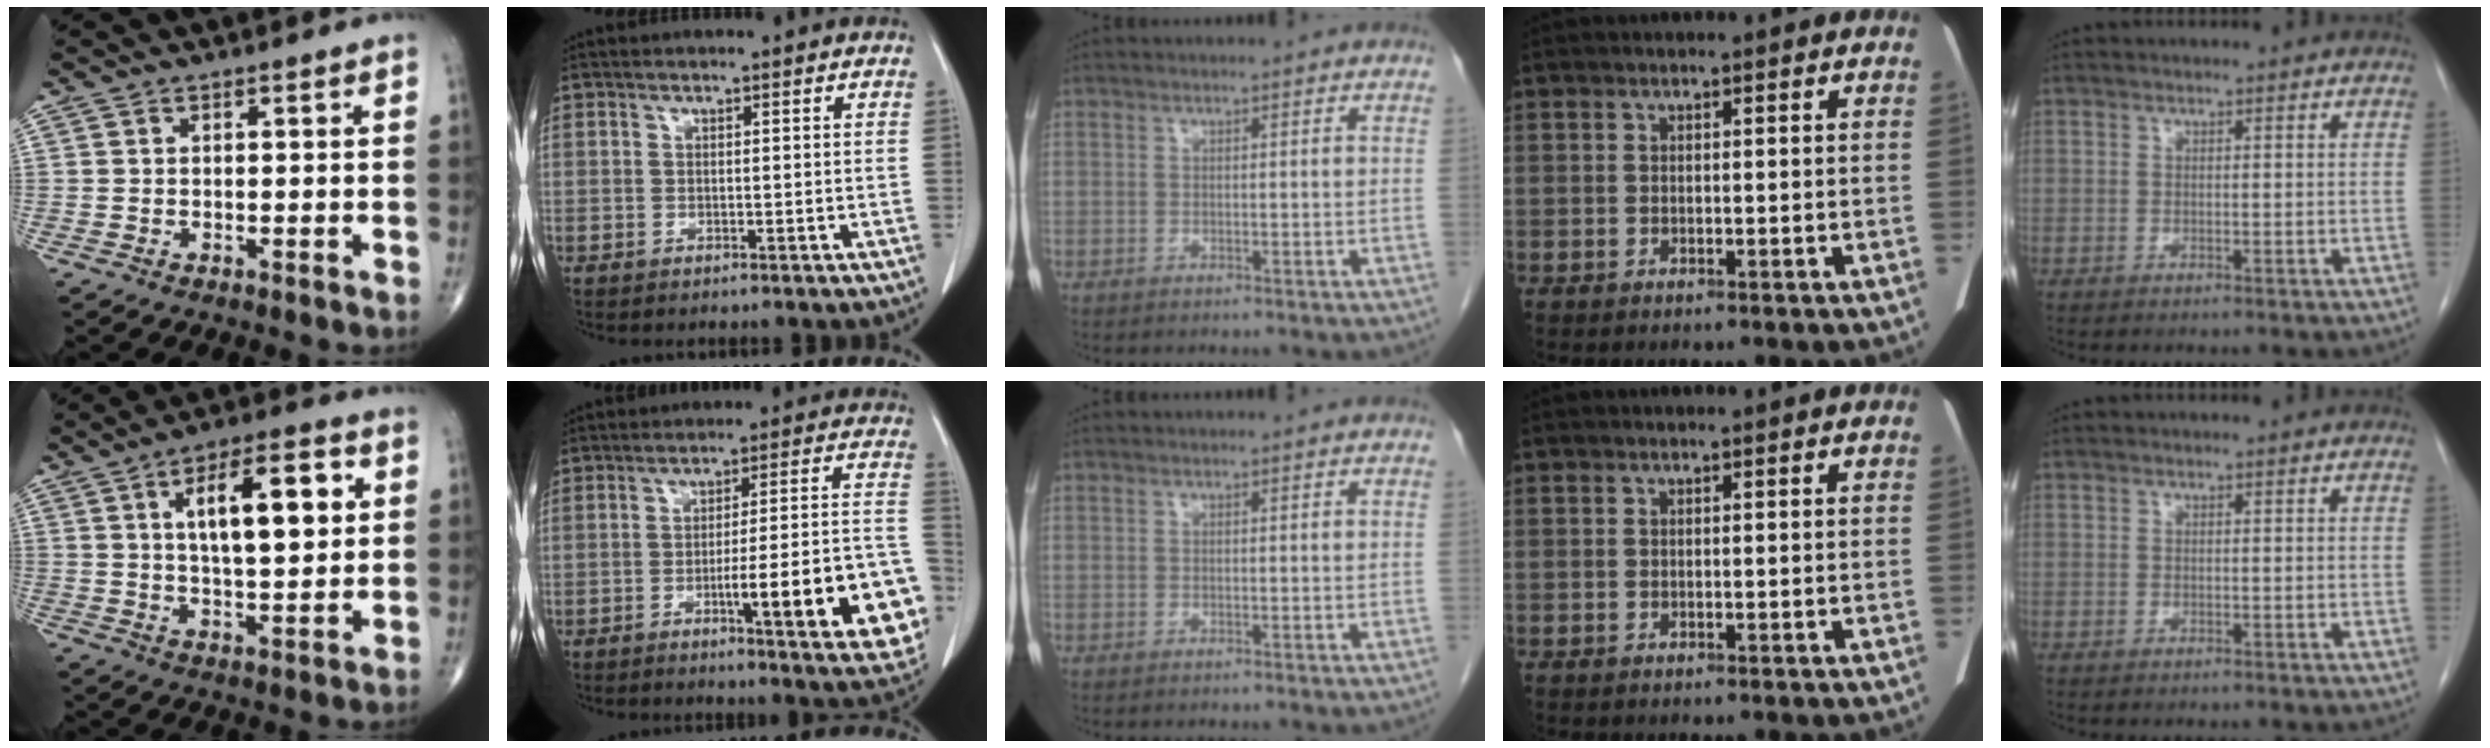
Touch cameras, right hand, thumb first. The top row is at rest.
{"thumb": {"total": 14.4, "force": [3.7, 5.4, 12.9], "torque": [-0.180, -0.002, 0.056]}, "index": {"total": 17.7, "force": [-5.8, 2.6, 16.5], "torque": [-0.151, 0.022, -0.066]}}